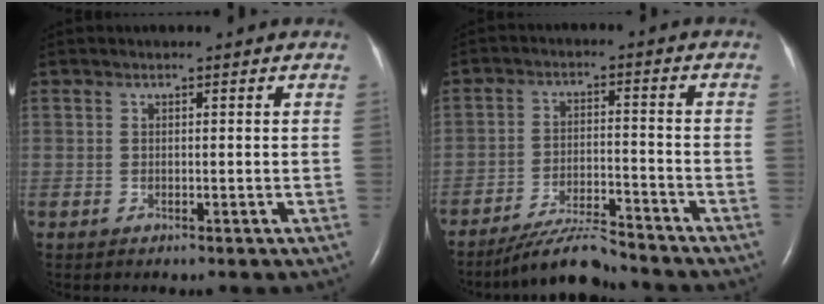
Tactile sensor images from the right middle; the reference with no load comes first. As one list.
[{"total": 7.4, "force": [-7.0, 0.3, 2.4], "torque": [-0.043, -0.011, -0.123]}]